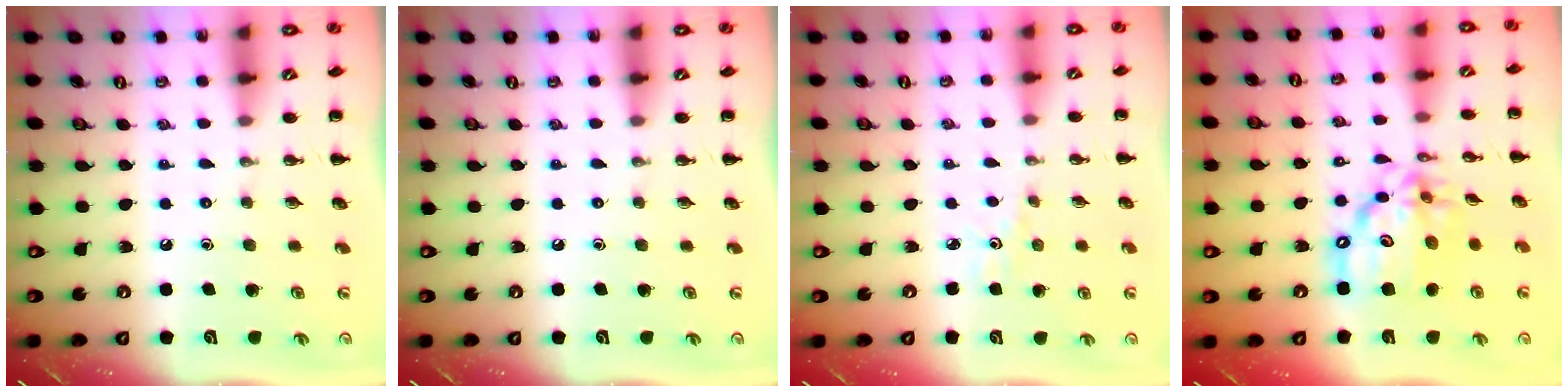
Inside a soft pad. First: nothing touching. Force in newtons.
{"total": 0.0}
{"total": 2.0, "press": 1.9, "slide": 0.7}
{"total": 14.3, "press": 13.8, "slide": 3.9}